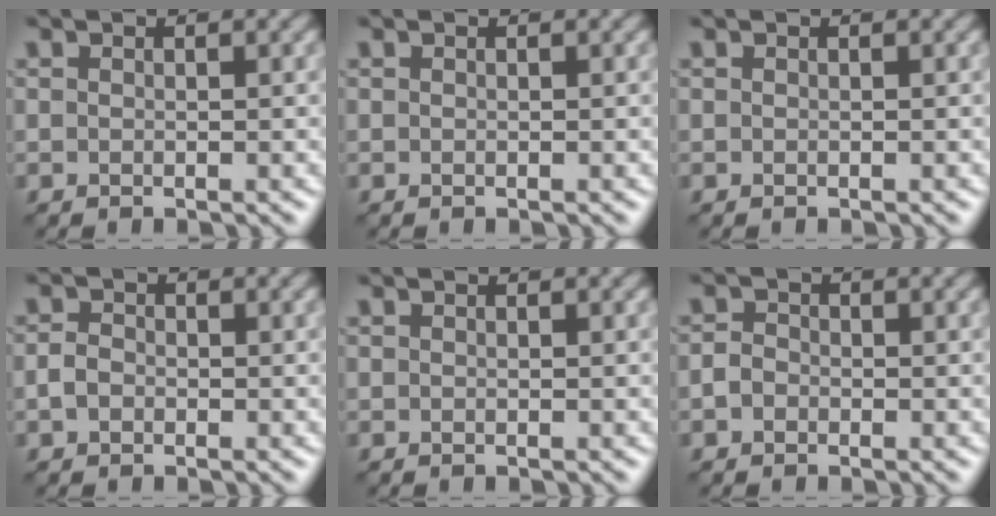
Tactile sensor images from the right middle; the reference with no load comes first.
{"total": 0.0}
{"total": 0.0}
{"total": 1.4, "force": [-0.4, 1.1, 0.8], "torque": [-0.016, 0.002, -0.015]}
{"total": 0.0}
{"total": 1.2, "force": [-0.5, 1.0, 0.5], "torque": [-0.009, 0.002, -0.016]}